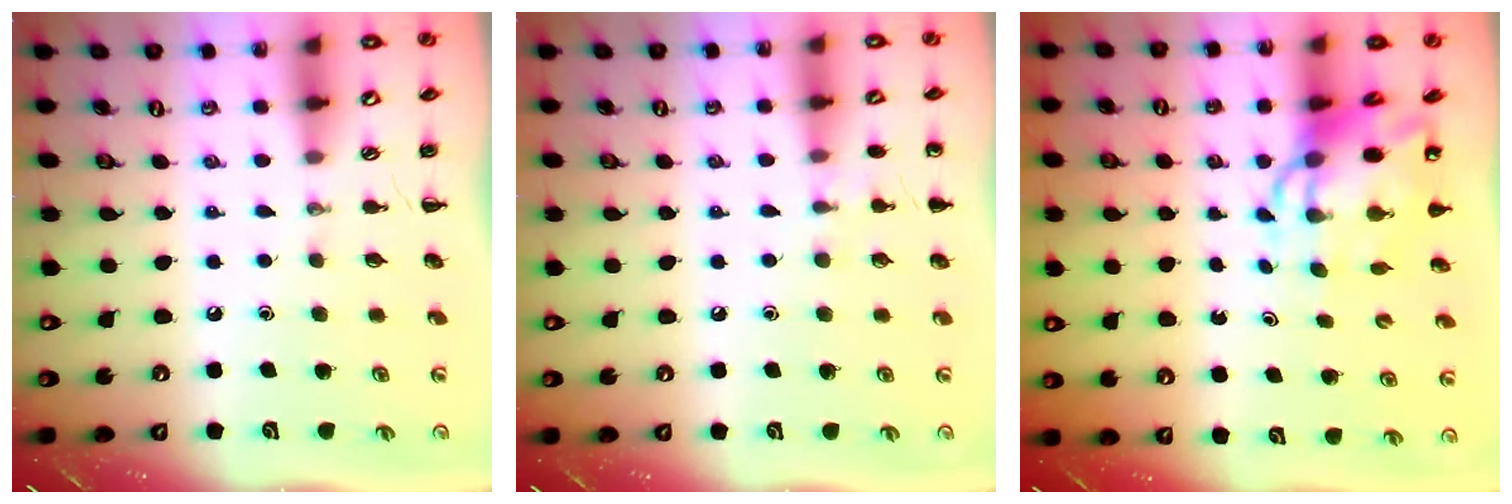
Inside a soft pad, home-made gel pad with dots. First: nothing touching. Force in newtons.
{"total": 6.2, "press": 5.9, "slide": 1.9}
{"total": 8.2, "press": 7.8, "slide": 2.4}